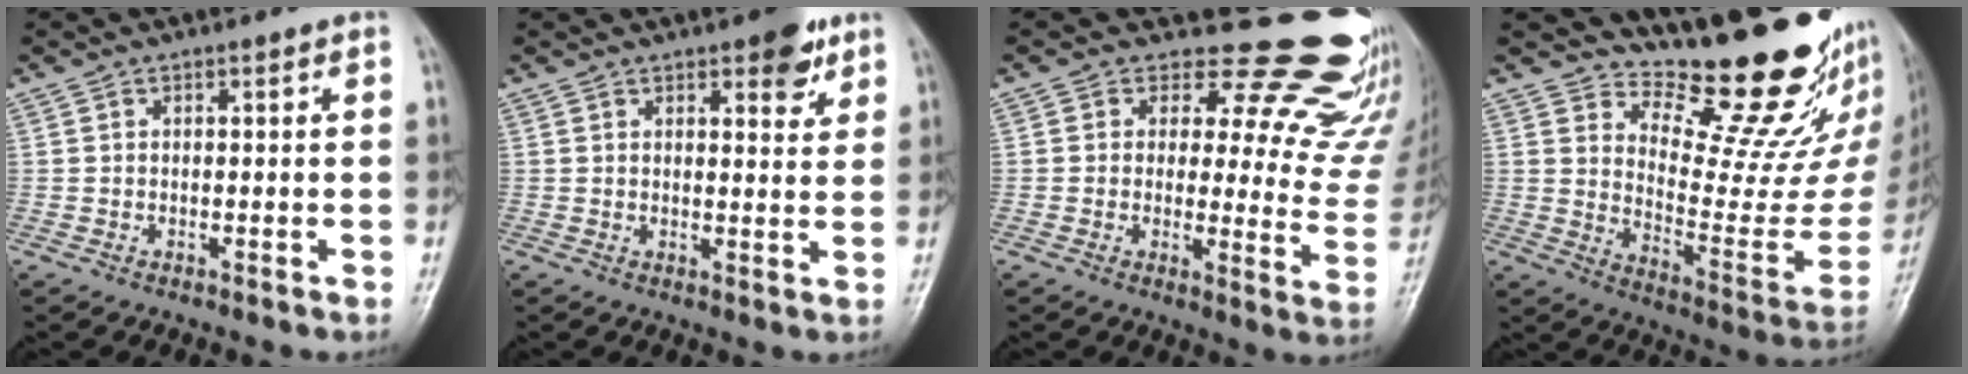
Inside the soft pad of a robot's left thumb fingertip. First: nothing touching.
{"total": 5.9, "force": [3.6, 2.3, 4.1], "torque": [-0.035, -0.016, 0.040]}
{"total": 19.7, "force": [16.2, 7.9, 7.9], "torque": [-0.043, -0.128, 0.170]}
{"total": 20.6, "force": [17.1, 5.8, 9.7], "torque": [-0.086, -0.159, 0.244]}